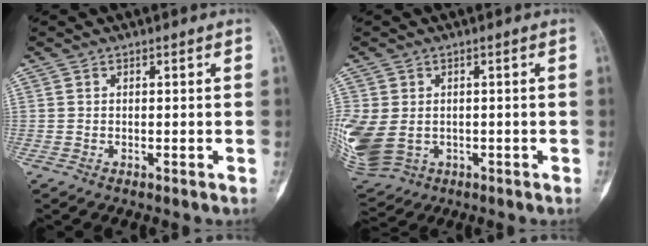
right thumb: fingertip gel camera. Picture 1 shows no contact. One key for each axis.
{"total": 13.2, "fx": -1.8, "fy": 10.3, "fz": 8.1, "tx": -0.215, "ty": -0.008, "tz": -0.011}